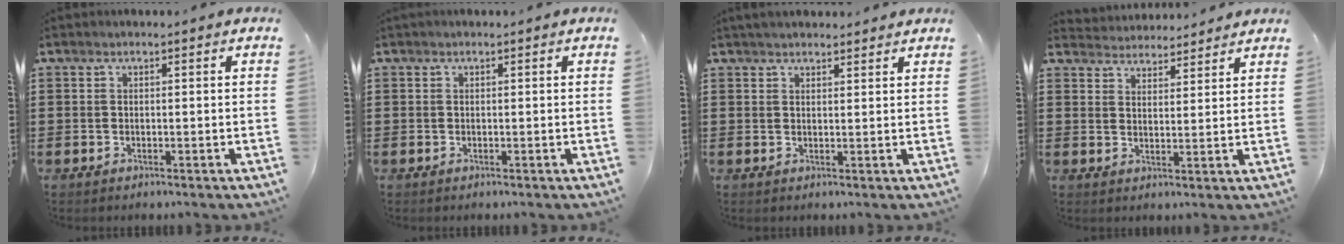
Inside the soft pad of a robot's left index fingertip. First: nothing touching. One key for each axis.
{"total": 0.0}
{"total": 2.1, "fx": 2.0, "fy": 0.5, "fz": 0.4, "tx": -0.012, "ty": 0.003, "tz": 0.039}
{"total": 3.6, "fx": 3.5, "fy": 0.4, "fz": -0.4, "tx": -0.006, "ty": -0.015, "tz": 0.064}